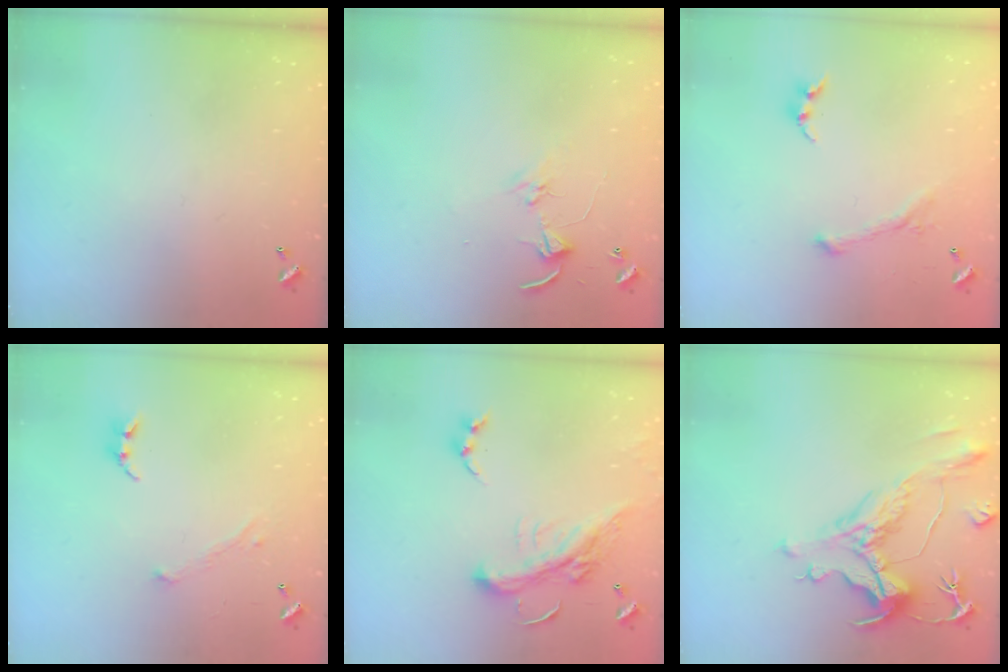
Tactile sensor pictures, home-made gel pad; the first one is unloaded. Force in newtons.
{"total": 4.4, "press": 4.4, "slide": 0.5}
{"total": 2.8, "press": 2.6, "slide": 0.9}
{"total": 1.7, "press": 1.6, "slide": 0.5}
{"total": 5.4, "press": 5.2, "slide": 1.4}
{"total": 1.6, "press": 0.6, "slide": 1.5}